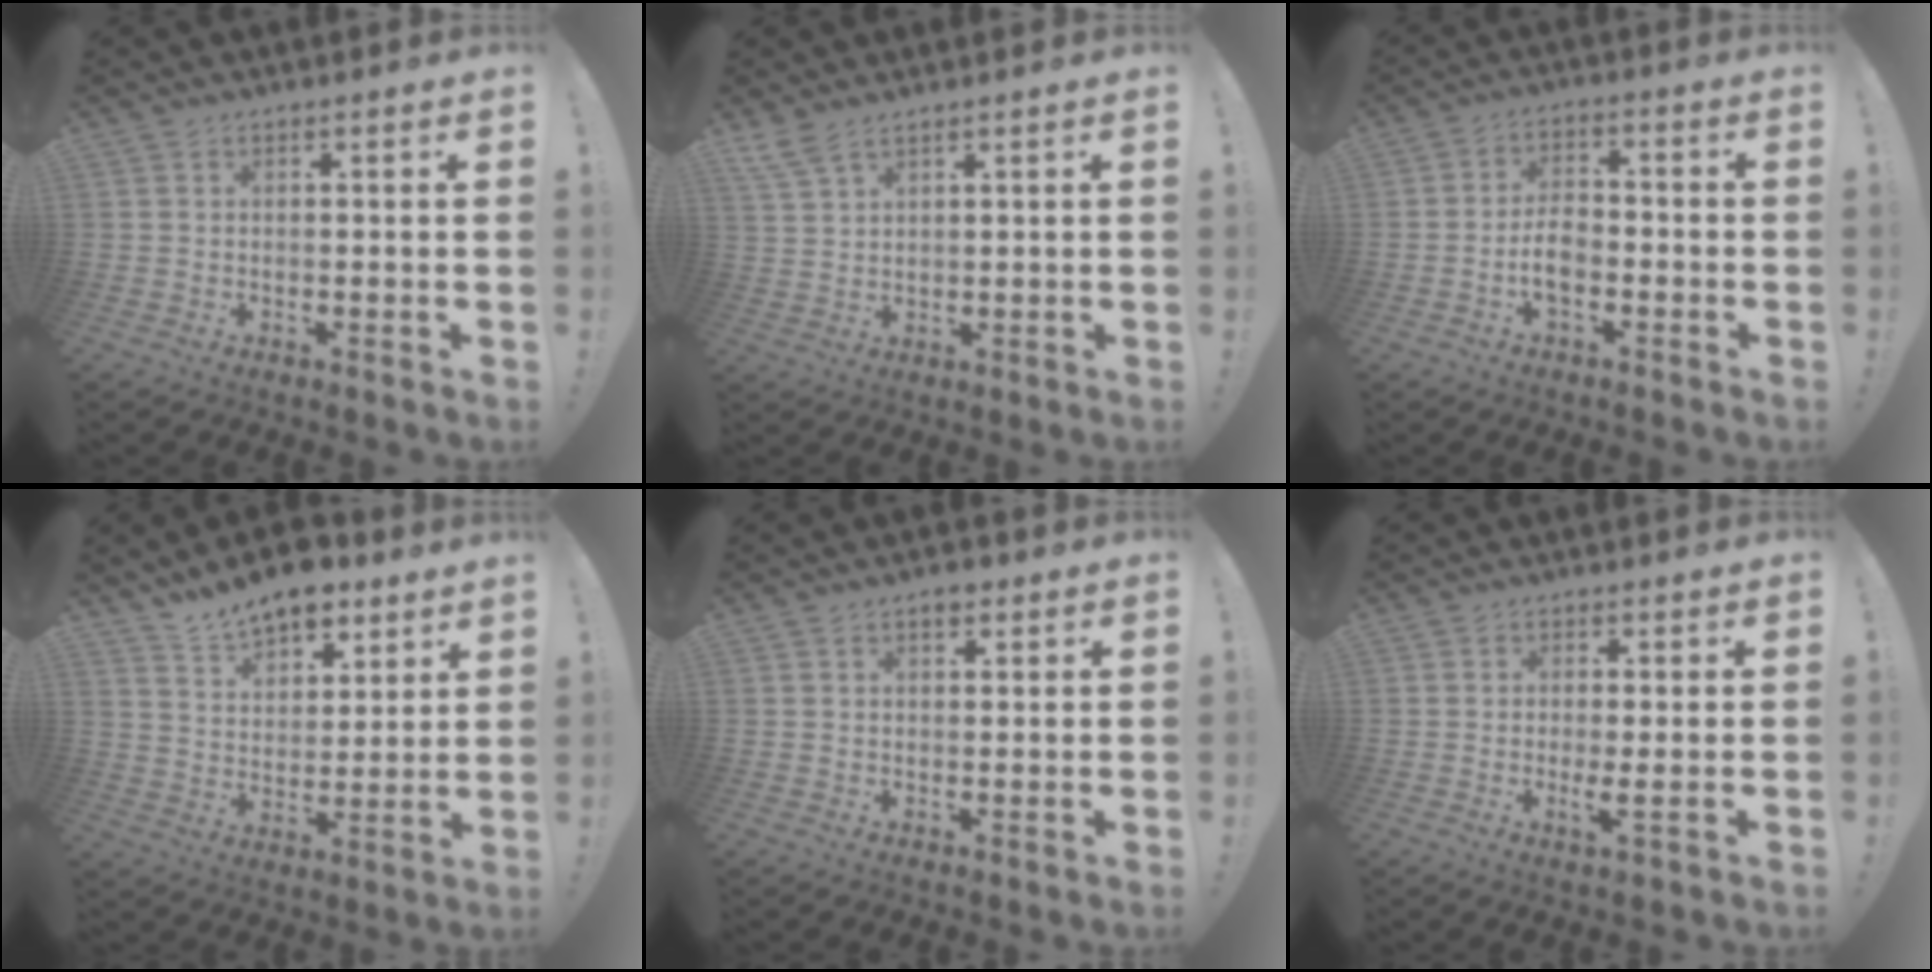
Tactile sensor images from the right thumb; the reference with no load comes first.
{"total": 5.0, "force": [4.1, 1.5, 2.6], "torque": [-0.061, -0.013, 0.078]}
{"total": 6.3, "force": [-2.4, 3.3, 4.9], "torque": [-0.093, 0.005, -0.042]}
{"total": 11.1, "force": [9.0, 4.9, 4.1], "torque": [-0.070, -0.062, 0.169]}
{"total": 2.3, "force": [1.3, 1.4, 1.3], "torque": [-0.011, -0.004, 0.020]}
{"total": 3.3, "force": [-0.2, 0.0, 3.3], "torque": [-0.049, -0.013, -0.002]}